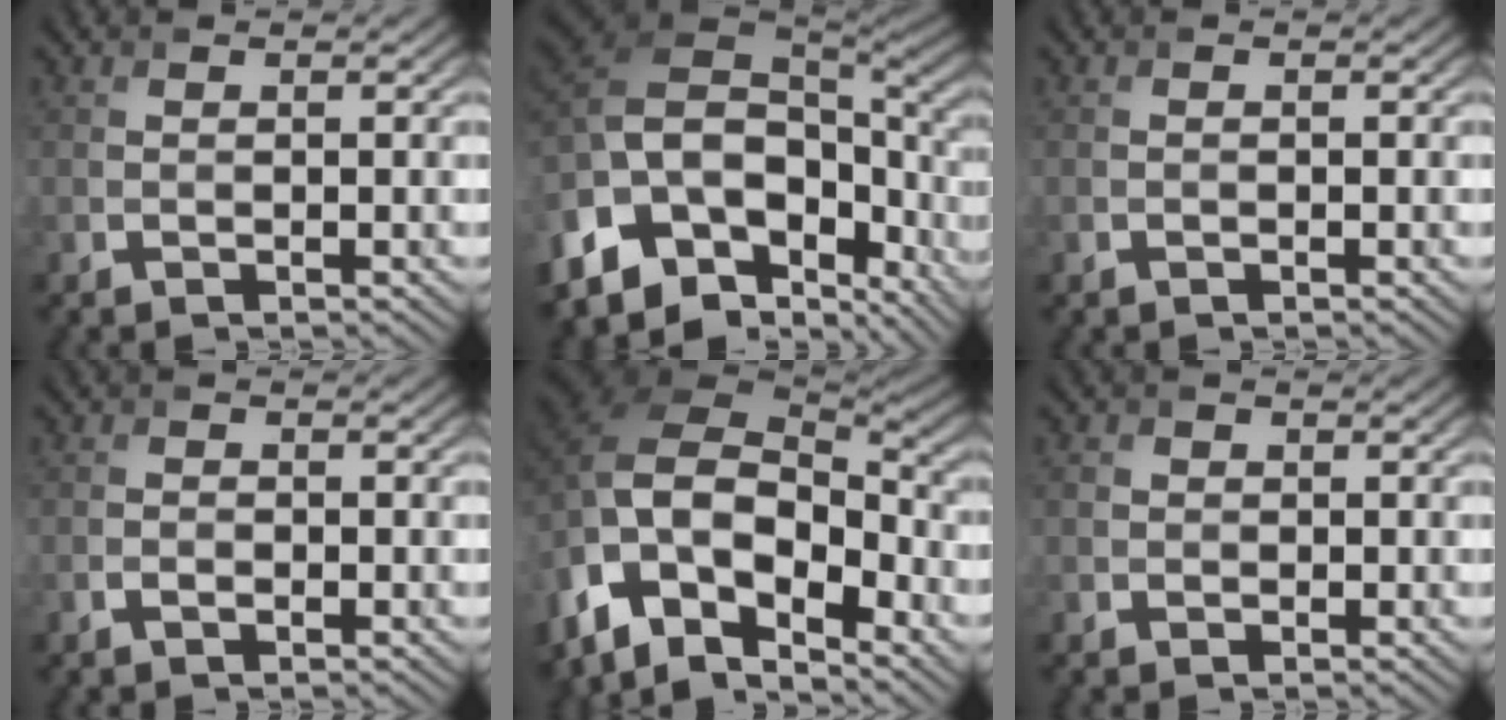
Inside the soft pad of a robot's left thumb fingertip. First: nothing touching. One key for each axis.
{"total": 18.5, "fx": -0.9, "fy": 11.3, "fz": 14.6, "tx": -0.305, "ty": -0.035, "tz": 0.027}
{"total": 0.0}
{"total": 0.6, "fx": -0.2, "fy": 0.5, "fz": 0.4, "tx": -0.007, "ty": 0.004, "tz": -0.005}
{"total": 16.2, "fx": -4.8, "fy": 9.7, "fz": 12.1, "tx": -0.258, "ty": -0.020, "tz": -0.071}
{"total": 1.5, "fx": -0.1, "fy": 1.5, "fz": 0.3, "tx": -0.003, "ty": 0.006, "tz": -0.007}